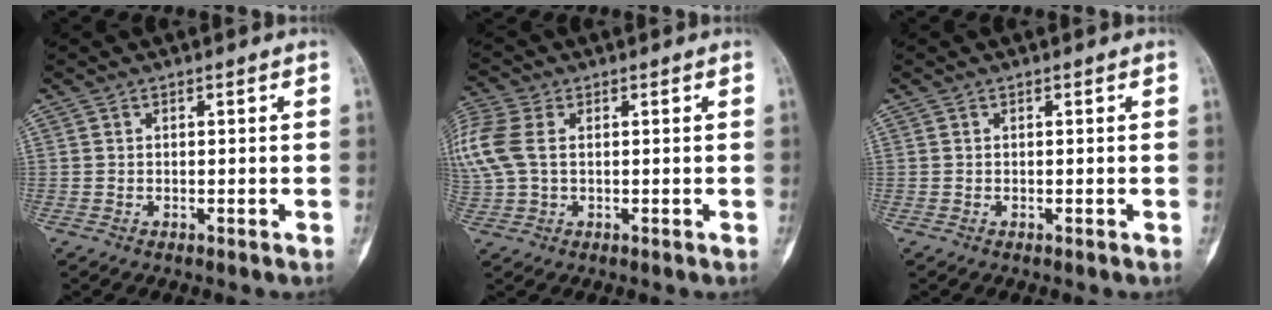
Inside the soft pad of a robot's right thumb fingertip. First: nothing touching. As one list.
[{"total": 11.2, "force": [2.0, 7.2, 8.3], "torque": [-0.235, 0.020, 0.042]}, {"total": 0.0}]